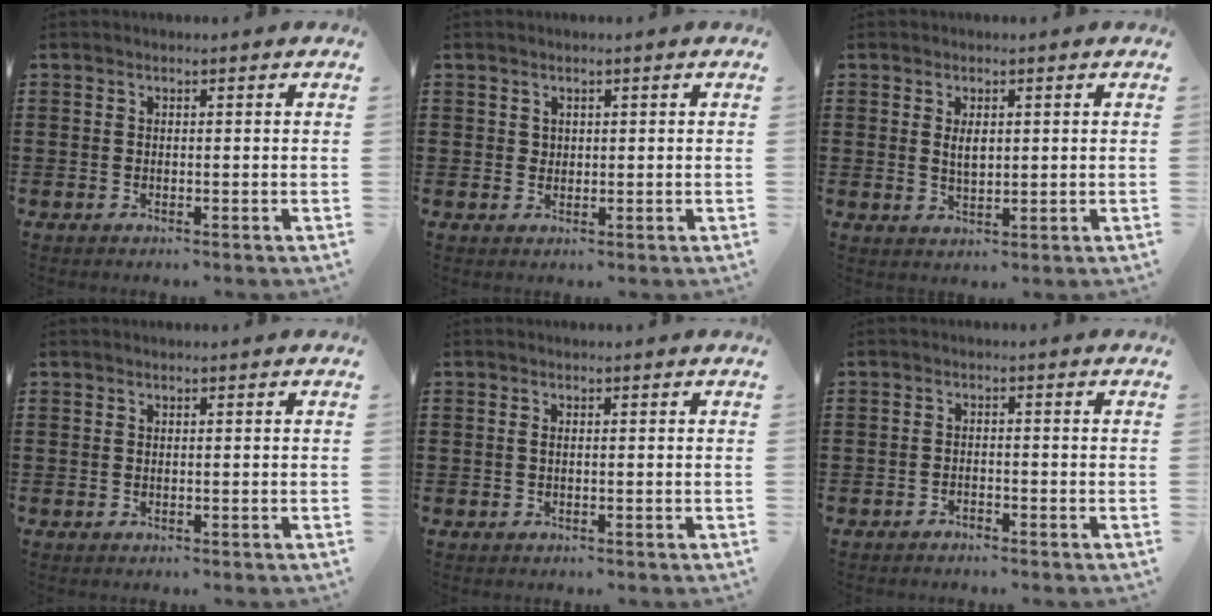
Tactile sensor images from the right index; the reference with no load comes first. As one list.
[{"total": 1.0, "force": [0.6, 0.8, 0.1], "torque": [-0.004, 0.003, 0.013]}, {"total": 2.6, "force": [0.6, 1.1, 2.2], "torque": [-0.038, 0.000, 0.008]}, {"total": 0.0}, {"total": 0.9, "force": [0.0, 0.5, 0.8], "torque": [-0.017, 0.002, -0.001]}, {"total": 1.3, "force": [-1.2, 0.2, 0.1], "torque": [-0.006, 0.004, -0.026]}]